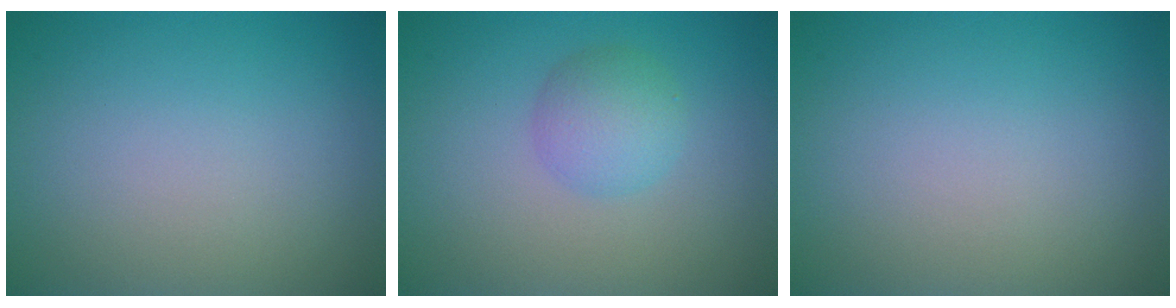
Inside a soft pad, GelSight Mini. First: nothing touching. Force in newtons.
{"total": 2.8, "press": 2.8, "slide": 0.1}
{"total": 0.0}